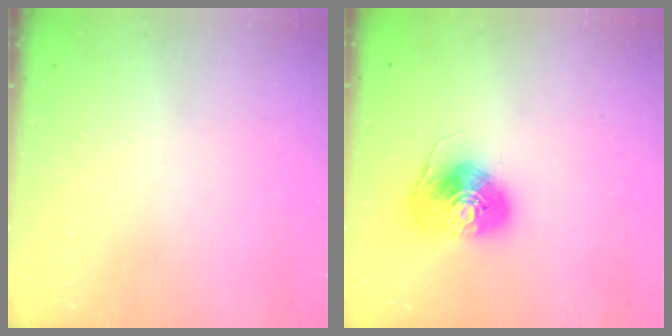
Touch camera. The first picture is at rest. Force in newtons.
{"total": 8.3, "press": 8.3, "slide": 0.5}